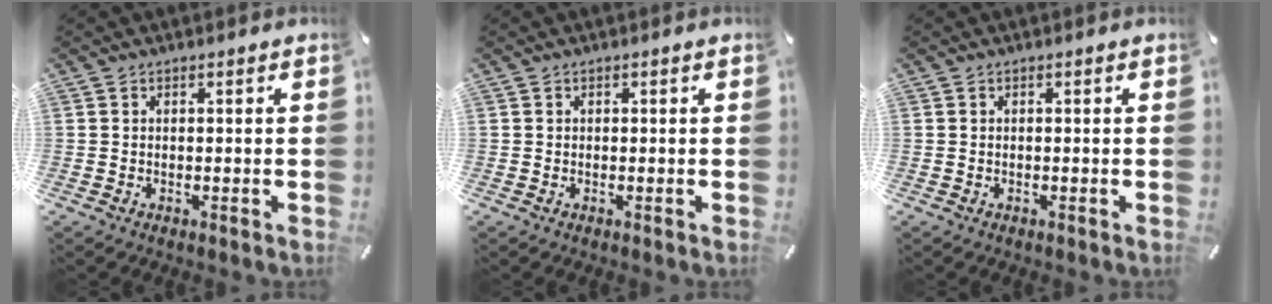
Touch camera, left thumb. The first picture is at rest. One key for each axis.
{"total": 0.0}
{"total": 0.0}